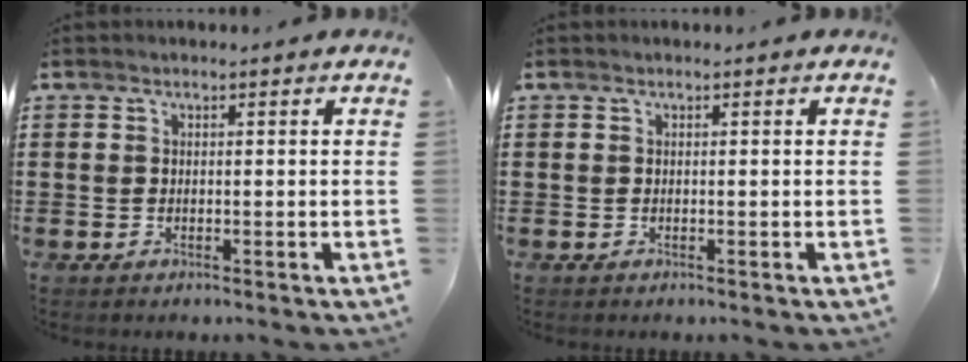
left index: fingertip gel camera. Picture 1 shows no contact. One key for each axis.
{"total": 0.0}